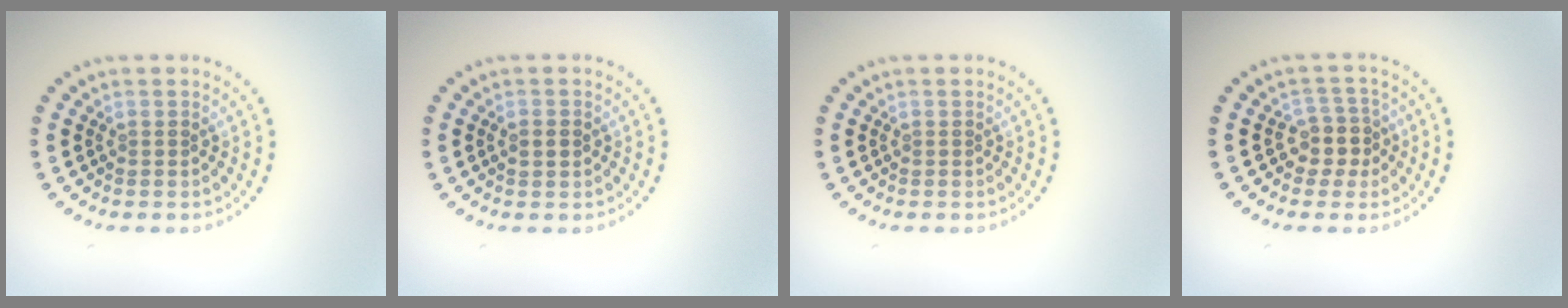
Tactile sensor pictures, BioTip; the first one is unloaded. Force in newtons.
{"total": 1.8, "press": 1.8, "slide": 0.2}
{"total": 0.0}
{"total": 2.7, "press": 2.2, "slide": 1.5}